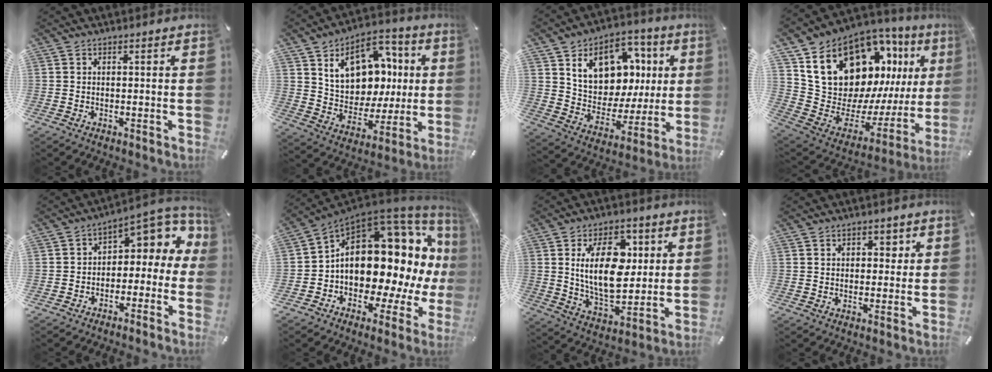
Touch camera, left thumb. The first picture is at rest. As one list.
[{"total": 14.9, "force": [5.5, 11.9, 7.0], "torque": [-0.107, -0.026, 0.109]}, {"total": 15.2, "force": [6.5, 11.7, 7.1], "torque": [-0.110, -0.036, 0.124]}, {"total": 21.9, "force": [12.1, 14.6, 11.0], "torque": [-0.168, -0.097, 0.247]}, {"total": 7.1, "force": [2.9, 4.8, 4.3], "torque": [-0.051, -0.033, 0.050]}, {"total": 20.2, "force": [2.9, 13.1, 15.0], "torque": [-0.232, -0.042, 0.060]}, {"total": 17.4, "force": [4.2, 10.6, 13.1], "torque": [-0.242, 0.001, 0.068]}, {"total": 3.1, "force": [1.3, 2.5, 1.3], "torque": [-0.008, -0.003, 0.015]}]